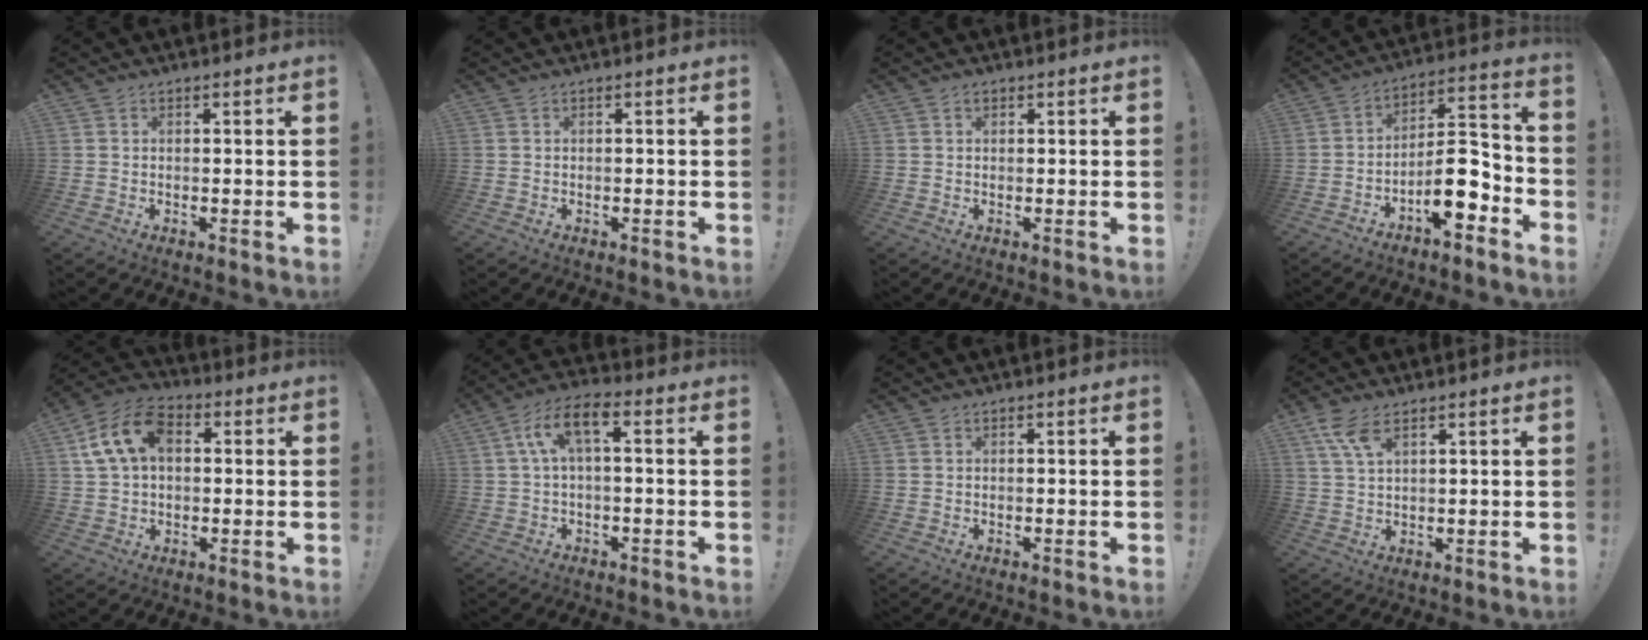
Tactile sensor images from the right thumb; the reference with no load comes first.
{"total": 0.0}
{"total": 0.8, "force": [0.4, 0.6, 0.4], "torque": [-0.005, 0.001, 0.007]}
{"total": 12.2, "force": [-6.2, 4.7, 9.4], "torque": [-0.135, 0.034, -0.102]}
{"total": 13.7, "force": [3.4, 9.2, 9.6], "torque": [-0.184, 0.015, 0.070]}
{"total": 8.5, "force": [1.6, 3.0, 7.8], "torque": [-0.154, 0.000, 0.029]}
{"total": 0.0}
{"total": 7.0, "force": [4.1, 2.9, 4.9], "torque": [-0.098, -0.011, 0.078]}